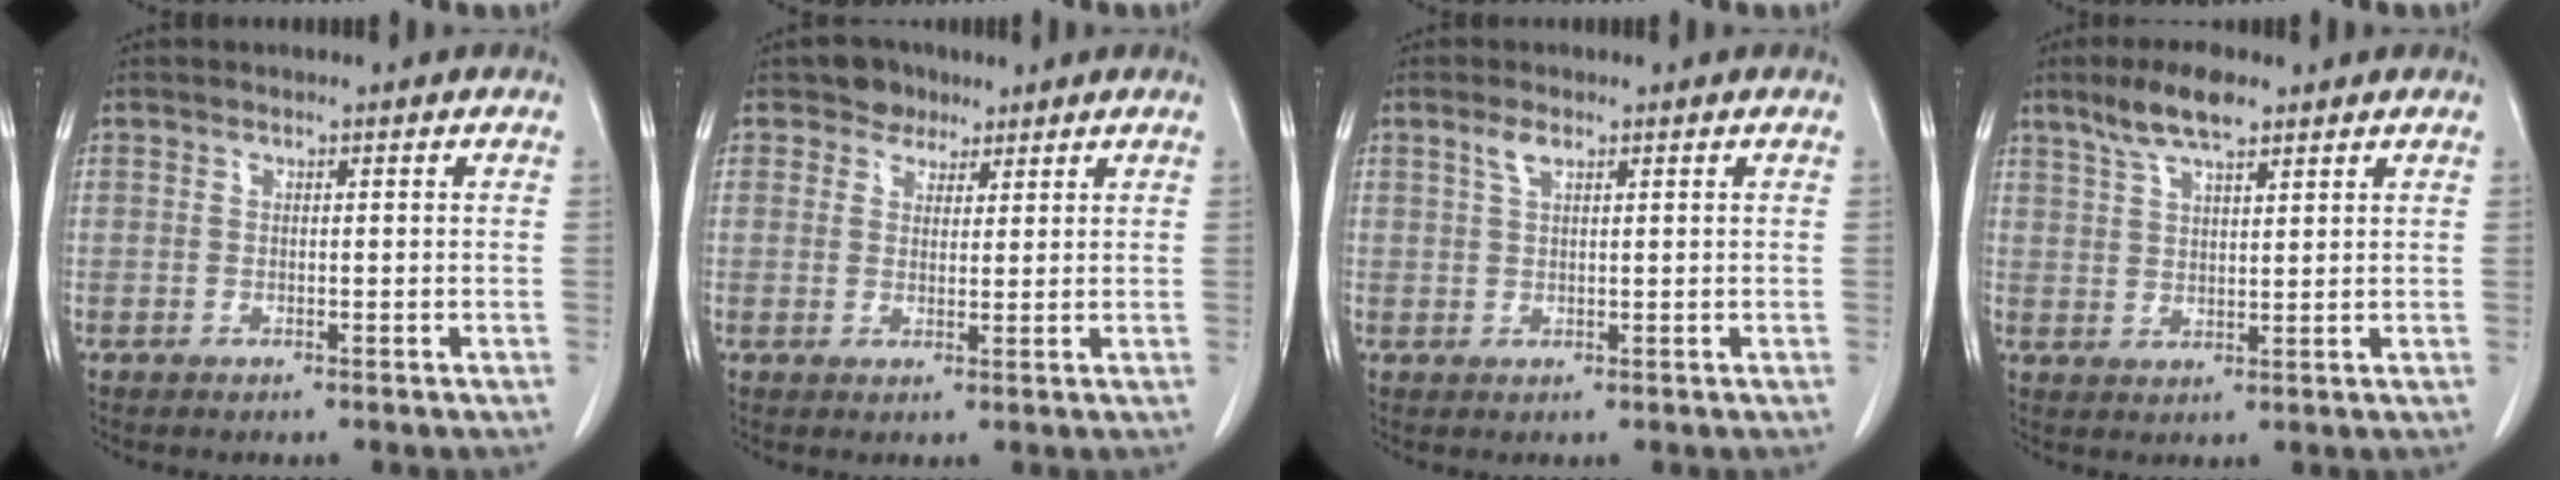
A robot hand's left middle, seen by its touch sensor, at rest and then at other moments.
{"total": 3.4, "force": [2.4, 2.4, 0.4], "torque": [-0.004, 0.004, 0.035]}
{"total": 1.9, "force": [1.2, 0.6, 1.4], "torque": [-0.033, 0.006, 0.027]}
{"total": 6.8, "force": [4.9, 1.5, 4.4], "torque": [-0.093, 0.010, 0.093]}